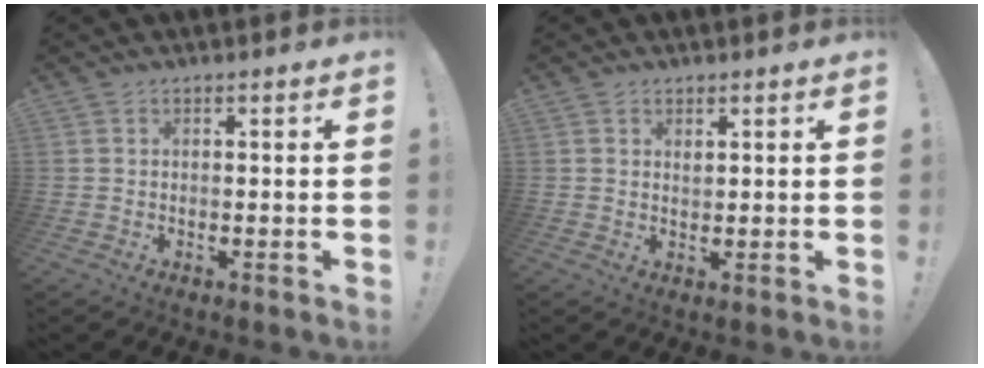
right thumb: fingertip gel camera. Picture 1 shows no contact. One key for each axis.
{"total": 1.5, "fx": 1.0, "fy": 1.0, "fz": 0.5, "tx": 0.005, "ty": -0.007, "tz": 0.017}